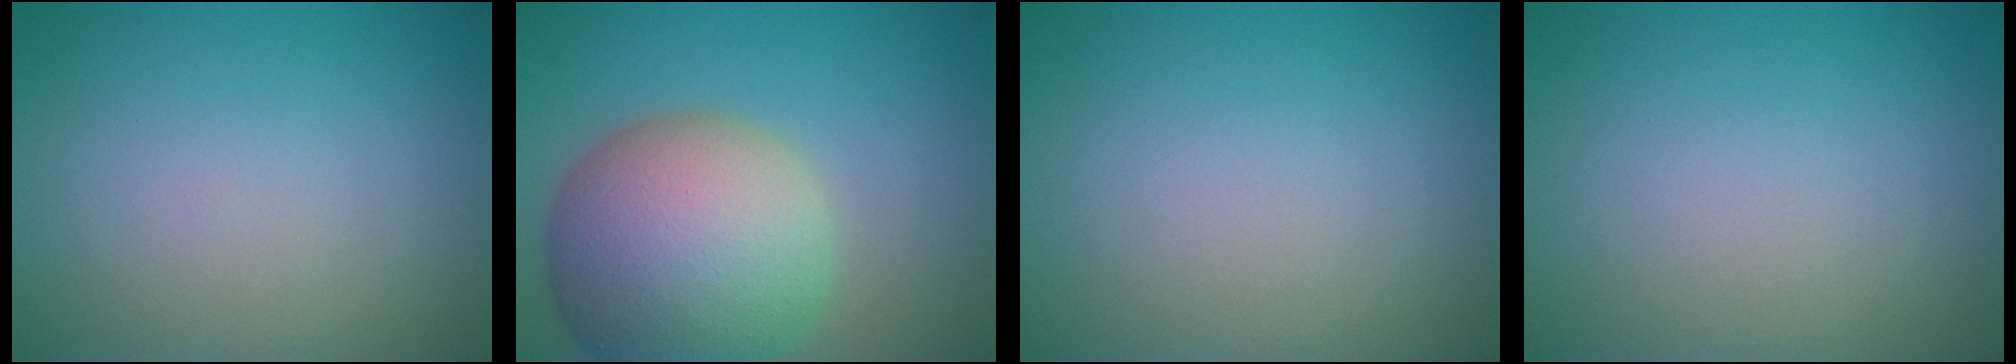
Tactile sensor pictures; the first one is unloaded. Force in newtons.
{"total": 12.6, "press": 12.5, "slide": 1.0}
{"total": 0.0}
{"total": 0.0}